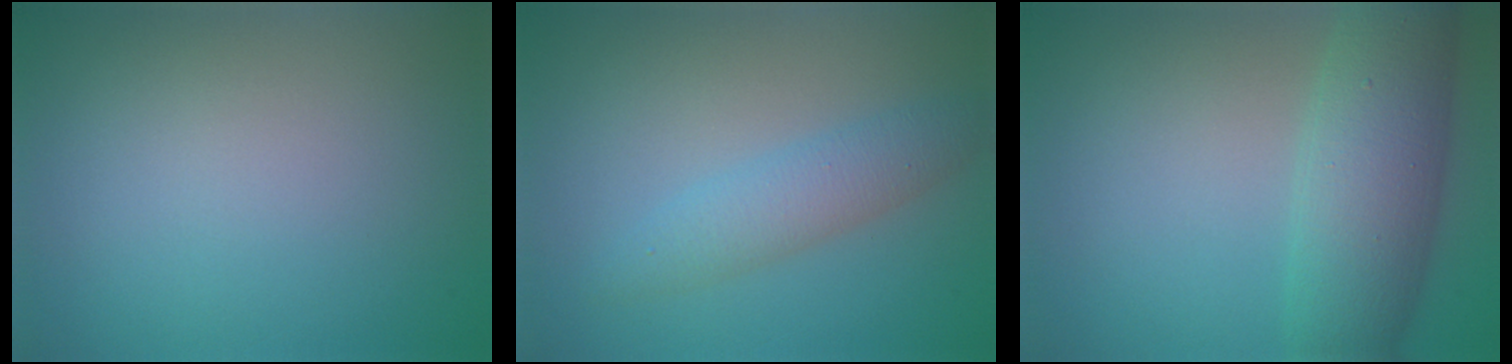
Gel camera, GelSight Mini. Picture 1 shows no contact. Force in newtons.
{"total": 2.9, "press": 2.9, "slide": 0.1}
{"total": 7.4, "press": 7.4, "slide": 0.2}